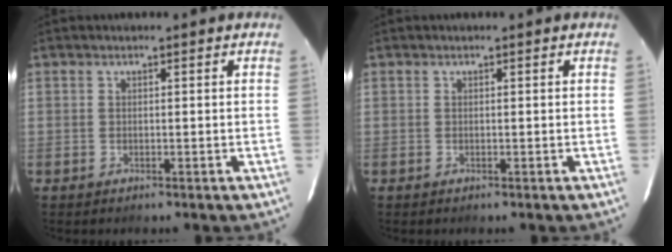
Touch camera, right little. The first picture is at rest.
{"total": 0.0}